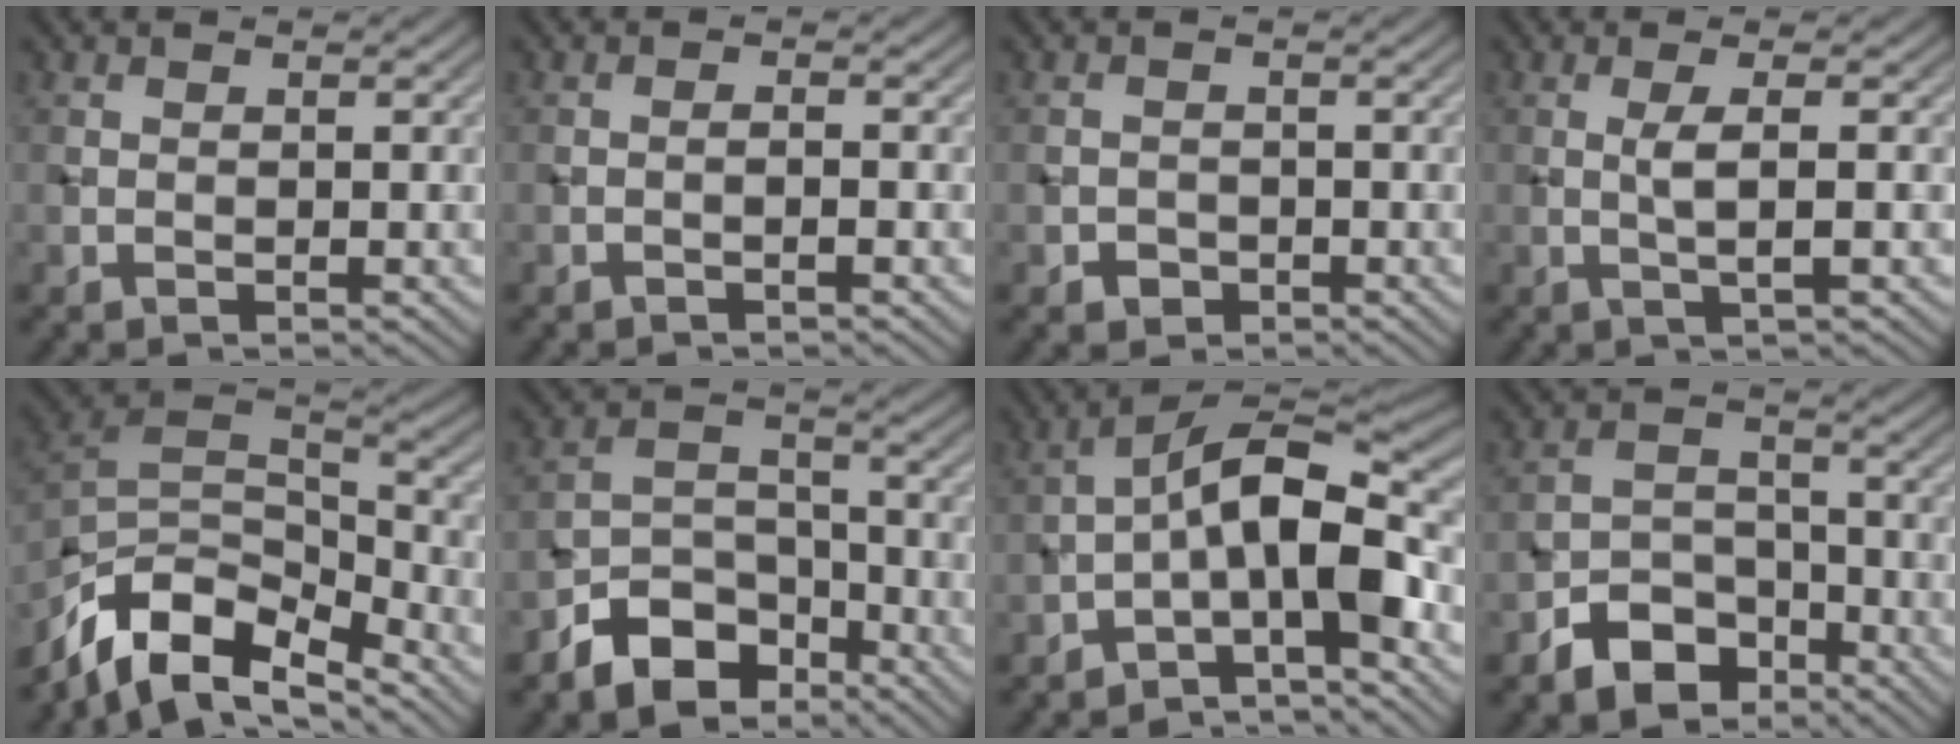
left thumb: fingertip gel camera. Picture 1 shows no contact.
{"total": 1.1, "force": [-0.6, 0.0, 0.9], "torque": [-0.014, 0.006, -0.014]}
{"total": 1.5, "force": [-0.9, 1.1, 0.5], "torque": [-0.004, -0.001, -0.019]}
{"total": 2.8, "force": [0.2, 0.2, 2.8], "torque": [-0.051, 0.005, -0.002]}
{"total": 12.0, "force": [-8.3, 5.0, 7.1], "torque": [-0.149, -0.008, -0.152]}
{"total": 8.4, "force": [-5.9, 4.7, 3.8], "torque": [-0.065, -0.005, -0.121]}
{"total": 10.5, "force": [-3.5, 3.5, 9.3], "torque": [-0.141, 0.013, -0.075]}
{"total": 6.8, "force": [-4.7, 4.1, 2.9], "torque": [-0.053, -0.001, -0.097]}